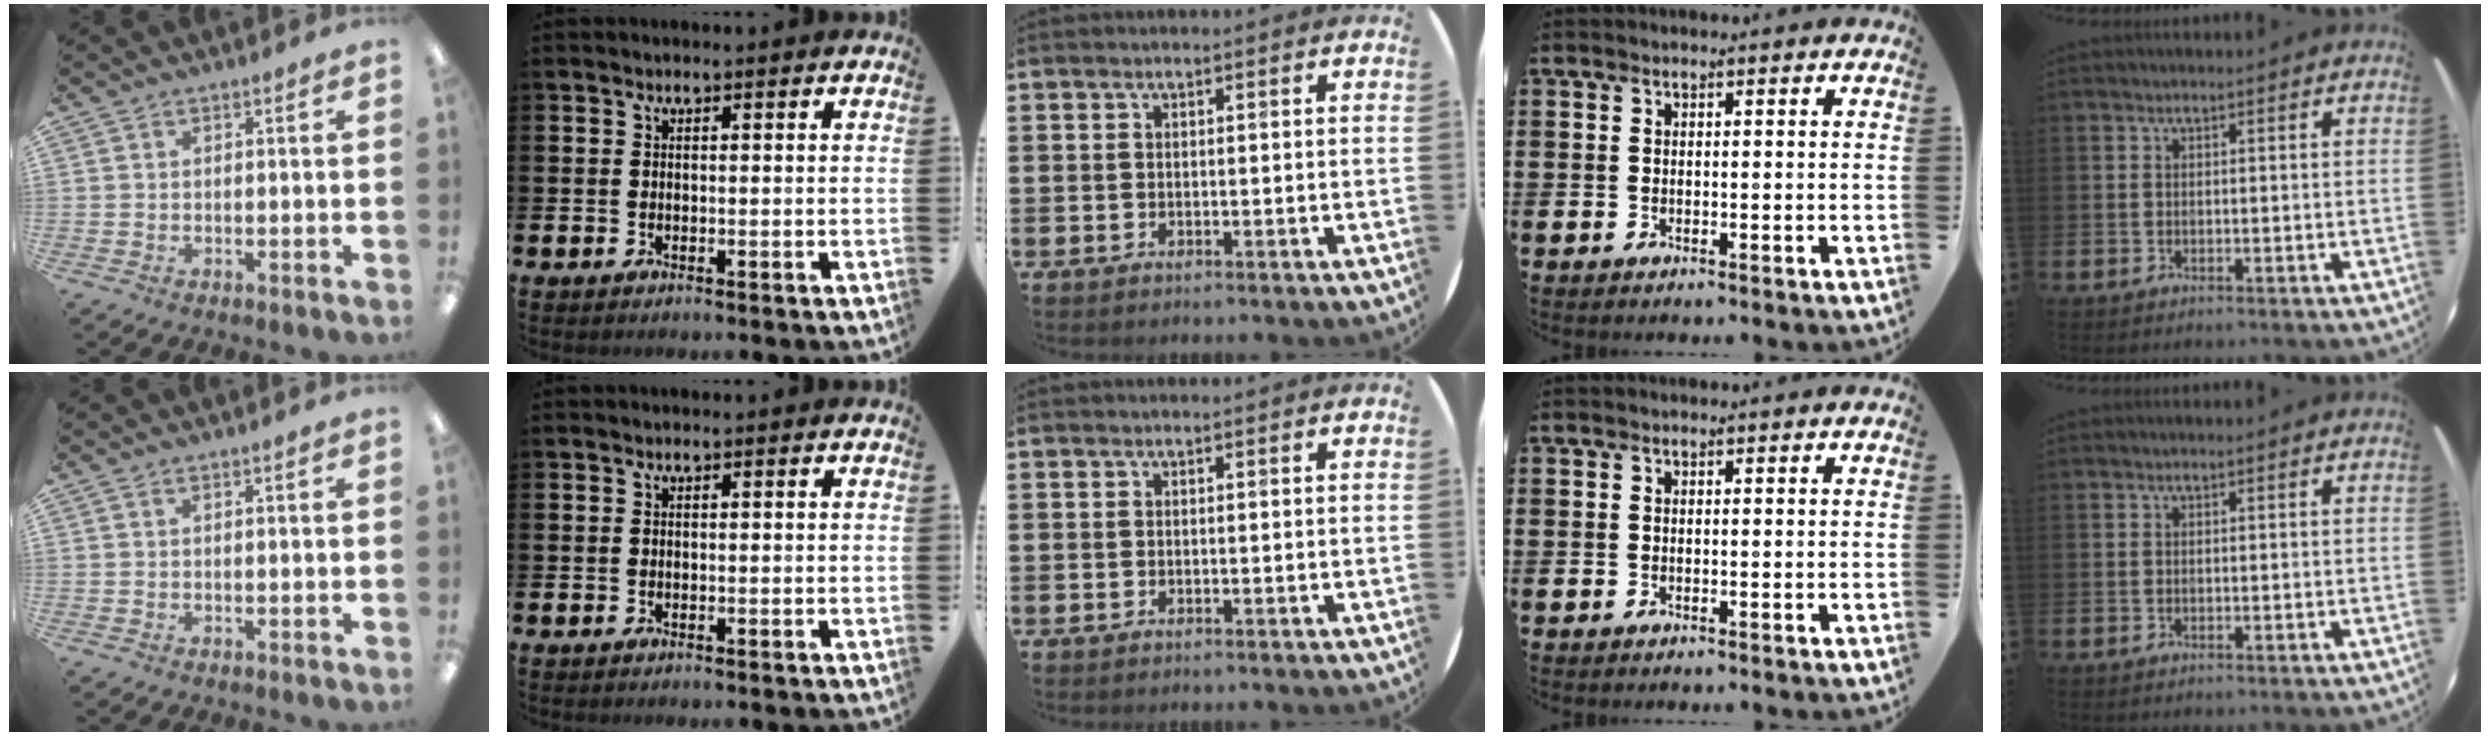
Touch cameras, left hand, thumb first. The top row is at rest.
{}